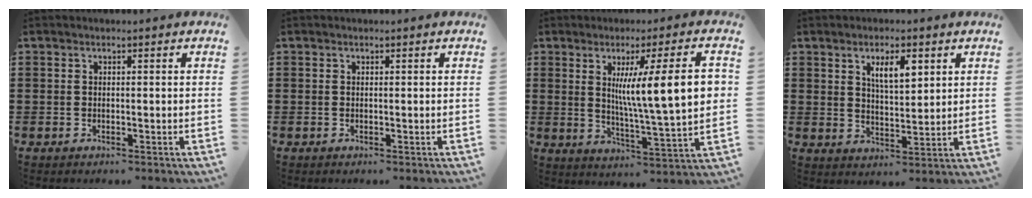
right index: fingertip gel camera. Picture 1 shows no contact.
{"total": 0.0}
{"total": 12.6, "force": [3.0, 1.5, 12.2], "torque": [-0.209, -0.004, 0.045]}
{"total": 5.3, "force": [2.6, 1.8, 4.2], "torque": [-0.074, 0.001, 0.041]}